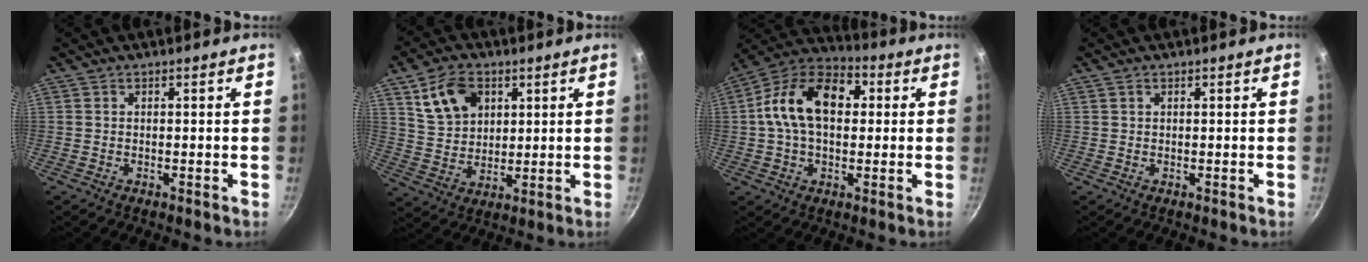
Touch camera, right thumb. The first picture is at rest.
{"total": 11.0, "force": [4.7, 7.7, 6.4], "torque": [-0.098, -0.012, 0.092]}
{"total": 16.7, "force": [2.2, 10.8, 12.5], "torque": [-0.185, 0.031, 0.016]}
{"total": 0.5, "force": [0.3, 0.4, 0.2], "torque": [-0.005, 0.003, 0.006]}